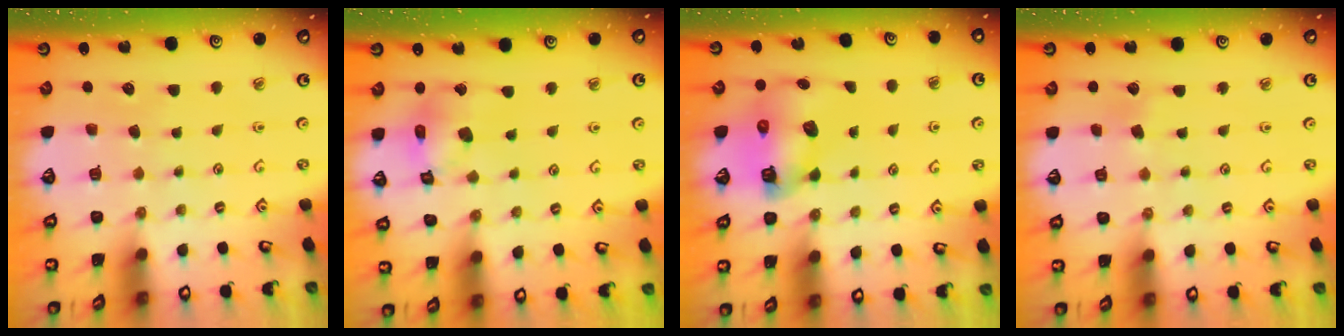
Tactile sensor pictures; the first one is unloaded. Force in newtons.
{"total": 12.4, "press": 12.2, "slide": 1.7}
{"total": 10.0, "press": 9.9, "slide": 1.3}
{"total": 2.9, "press": 2.9, "slide": 0.3}